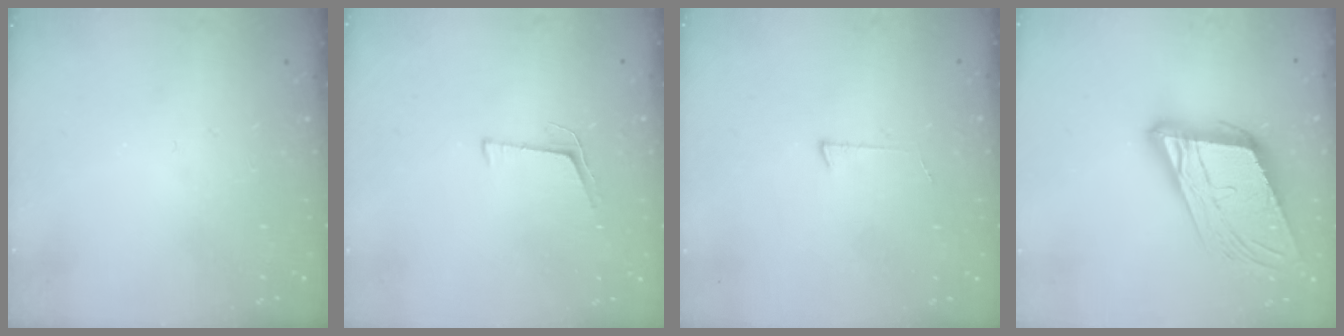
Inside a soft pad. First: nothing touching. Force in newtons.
{"total": 4.2, "press": 3.5, "slide": 2.3}
{"total": 3.0, "press": 3.0, "slide": 0.3}
{"total": 18.1, "press": 17.7, "slide": 3.6}